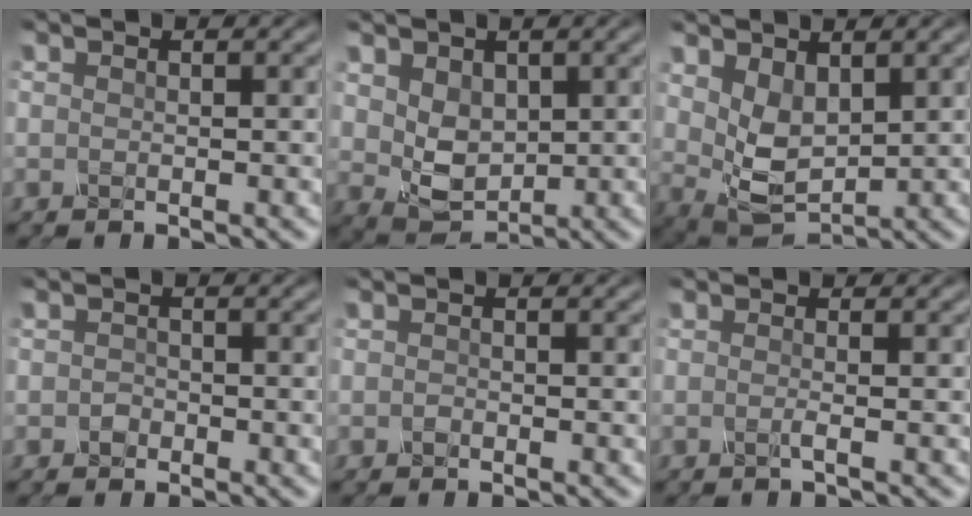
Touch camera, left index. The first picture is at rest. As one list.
[{"total": 2.7, "force": [0.8, 2.1, 1.5], "torque": [-0.050, -0.003, 0.031]}, {"total": 3.1, "force": [1.6, 1.7, 2.1], "torque": [-0.070, -0.006, 0.048]}, {"total": 0.9, "force": [-0.4, -0.2, -0.7], "torque": [0.001, 0.004, -0.002]}, {"total": 0.8, "force": [-0.3, -0.5, -0.6], "torque": [-0.001, 0.003, 0.002]}, {"total": 0.5, "force": [-0.3, 0.0, 0.5], "torque": [-0.008, -0.002, -0.009]}]